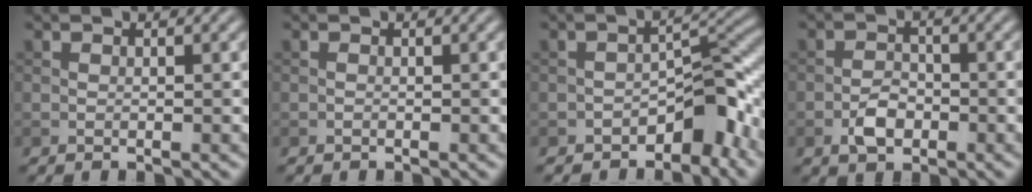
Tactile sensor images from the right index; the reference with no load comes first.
{"total": 0.0}
{"total": 5.2, "force": [-3.1, 2.5, 3.3], "torque": [-0.029, 0.013, -0.054]}
{"total": 2.7, "force": [-1.2, 1.7, 1.7], "torque": [-0.027, 0.005, -0.024]}